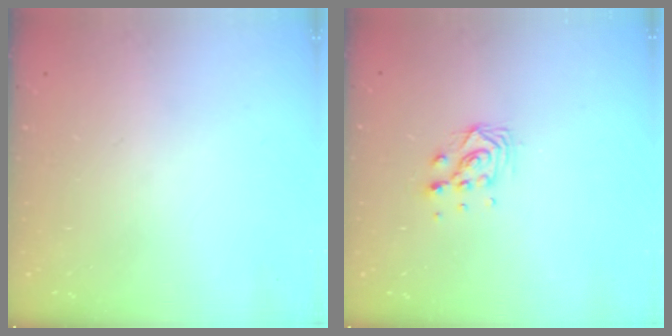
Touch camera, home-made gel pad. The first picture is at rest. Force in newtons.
{"total": 6.6, "press": 6.6, "slide": 0.4}